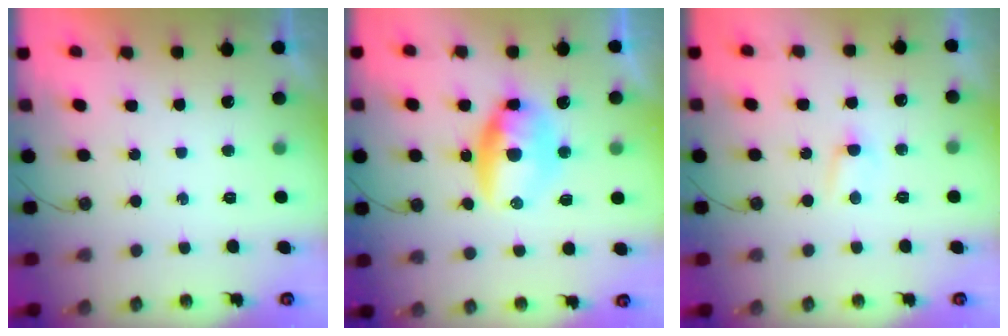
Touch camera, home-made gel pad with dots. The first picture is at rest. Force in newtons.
{"total": 10.7, "press": 10.3, "slide": 3.0}
{"total": 2.8, "press": 2.8, "slide": 0.4}